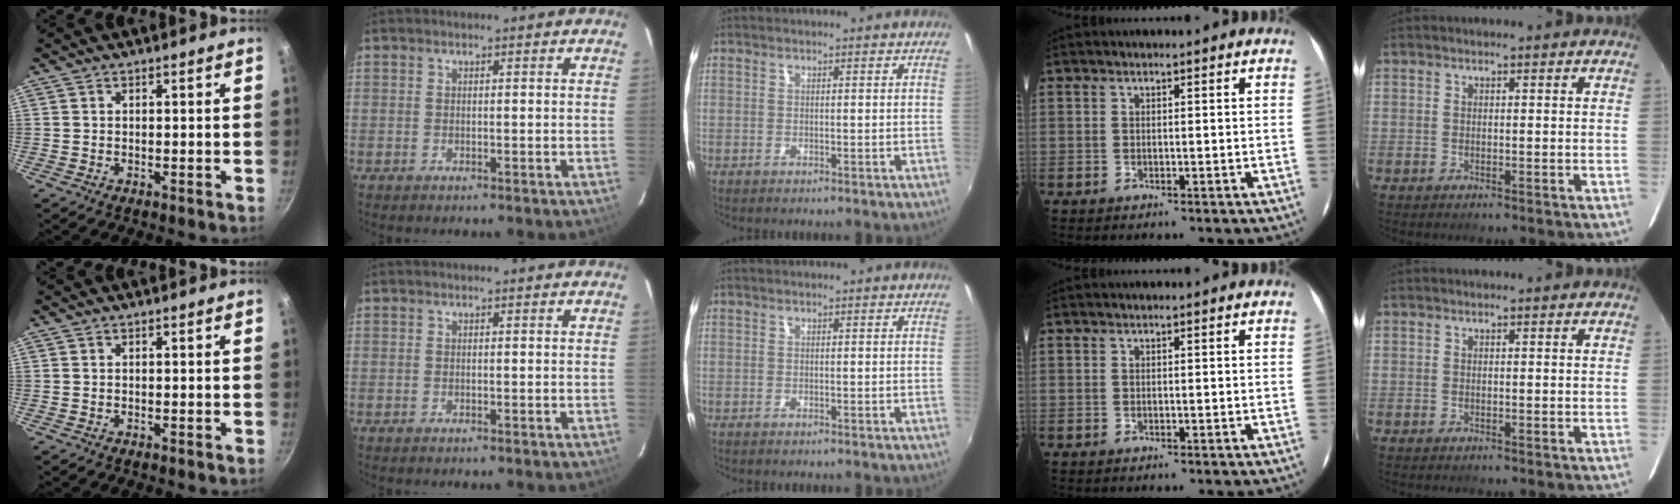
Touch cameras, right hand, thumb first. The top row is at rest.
{}